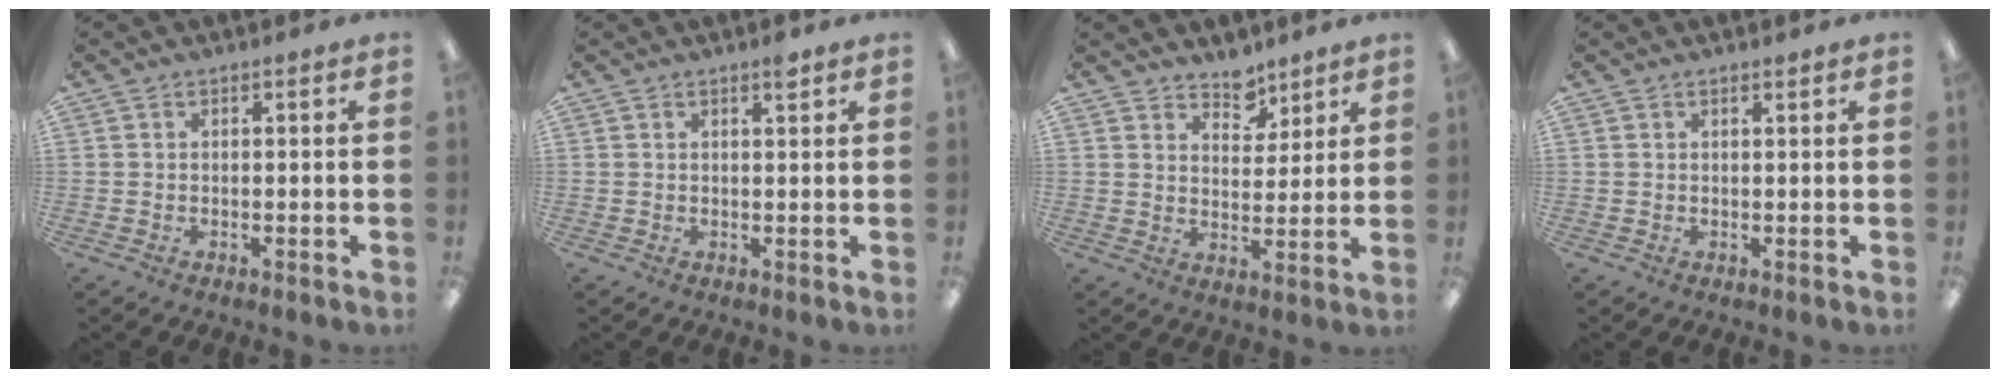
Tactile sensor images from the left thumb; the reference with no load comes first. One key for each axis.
{"total": 2.1, "fx": 1.6, "fy": 0.4, "fz": 1.3, "tx": -0.014, "ty": -0.006, "tz": 0.025}
{"total": 6.7, "fx": 5.6, "fy": 3.4, "fz": 1.2, "tx": -0.001, "ty": -0.040, "tz": 0.101}
{"total": 0.8, "fx": 0.7, "fy": 0.1, "fz": 0.3, "tx": -0.006, "ty": 0.000, "tz": 0.013}